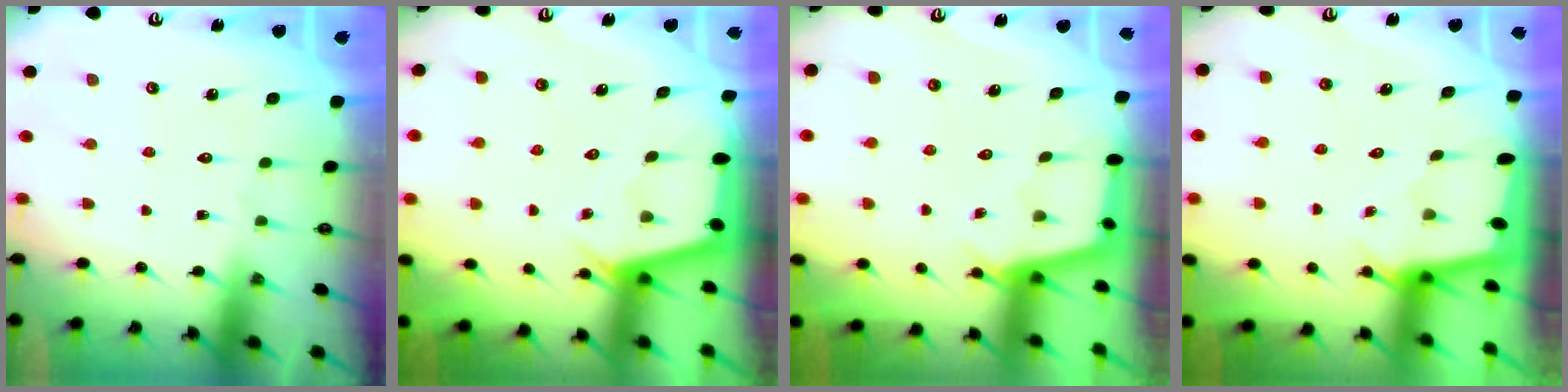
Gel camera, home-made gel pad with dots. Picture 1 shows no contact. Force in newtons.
{"total": 2.8, "press": 2.8, "slide": 0.4}
{"total": 2.8, "press": 2.8, "slide": 0.3}
{"total": 1.7, "press": 1.7, "slide": 0.2}